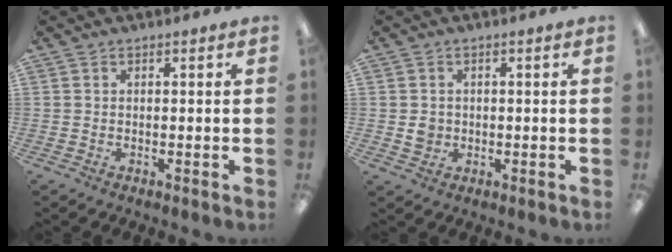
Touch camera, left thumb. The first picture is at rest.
{"total": 2.5, "force": [-0.1, 2.4, 0.9], "torque": [-0.010, 0.001, -0.004]}